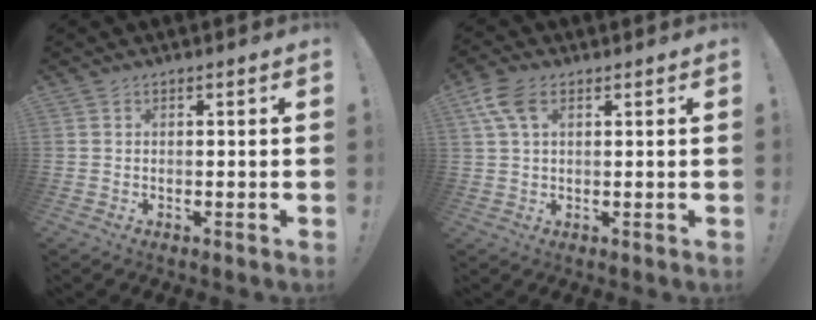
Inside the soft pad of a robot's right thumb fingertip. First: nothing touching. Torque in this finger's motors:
{"motor_torque": [-0.25, 0.35, 0.13, -0.08, 0.00]}